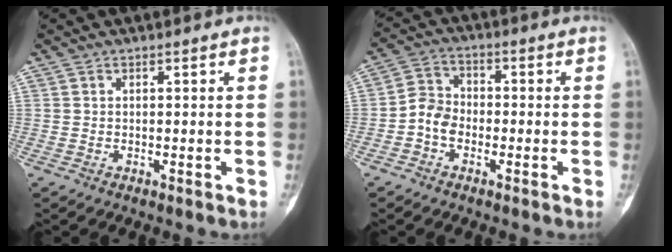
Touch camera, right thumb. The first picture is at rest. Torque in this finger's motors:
{"motor_torque": [0.87, 0.52, 0.68, -0.21, 0.17]}